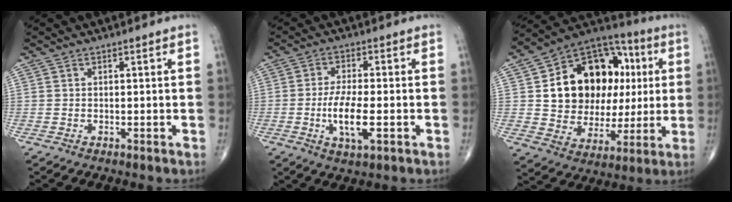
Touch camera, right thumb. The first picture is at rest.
{"total": 8.1, "force": [-2.0, 2.8, 7.4], "torque": [-0.144, -0.001, -0.036]}
{"total": 23.4, "force": [4.1, 16.6, 15.9], "torque": [-0.202, 0.020, 0.075]}